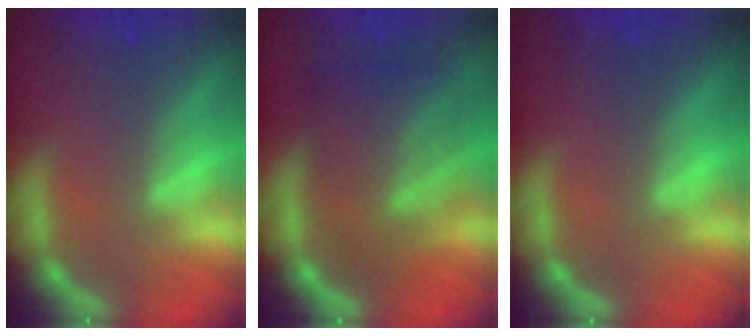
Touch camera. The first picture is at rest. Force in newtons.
{"total": 8.6}
{"total": 0.0}